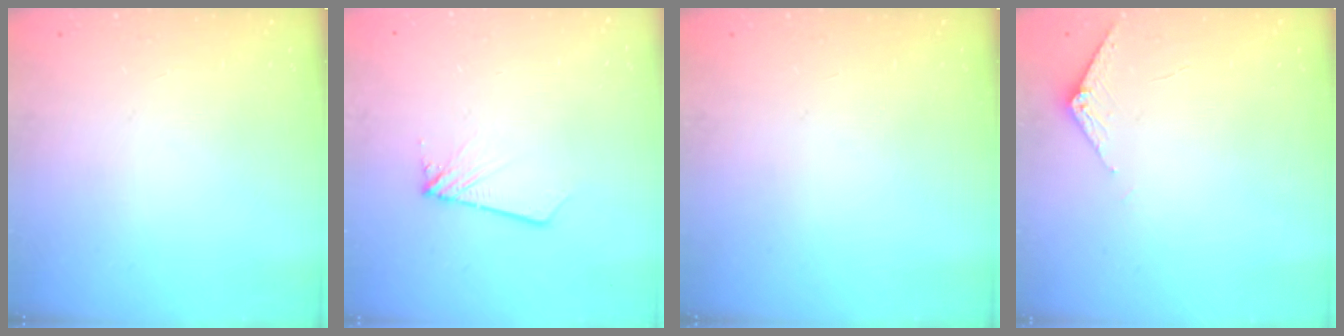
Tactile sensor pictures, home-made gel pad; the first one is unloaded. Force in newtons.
{"total": 1.9, "press": 1.9, "slide": 0.1}
{"total": 0.0}
{"total": 2.9, "press": 2.9, "slide": 0.3}